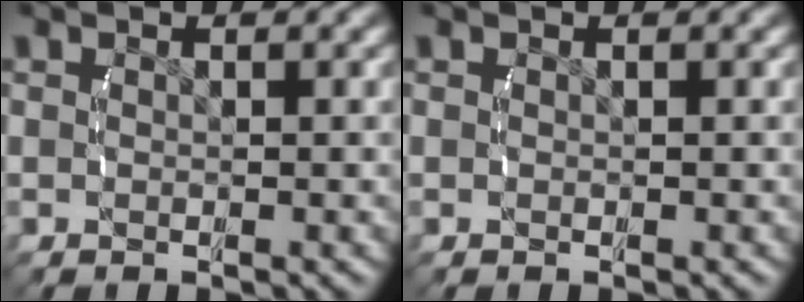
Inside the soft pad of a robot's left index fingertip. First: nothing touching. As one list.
[{"total": 0.0}]